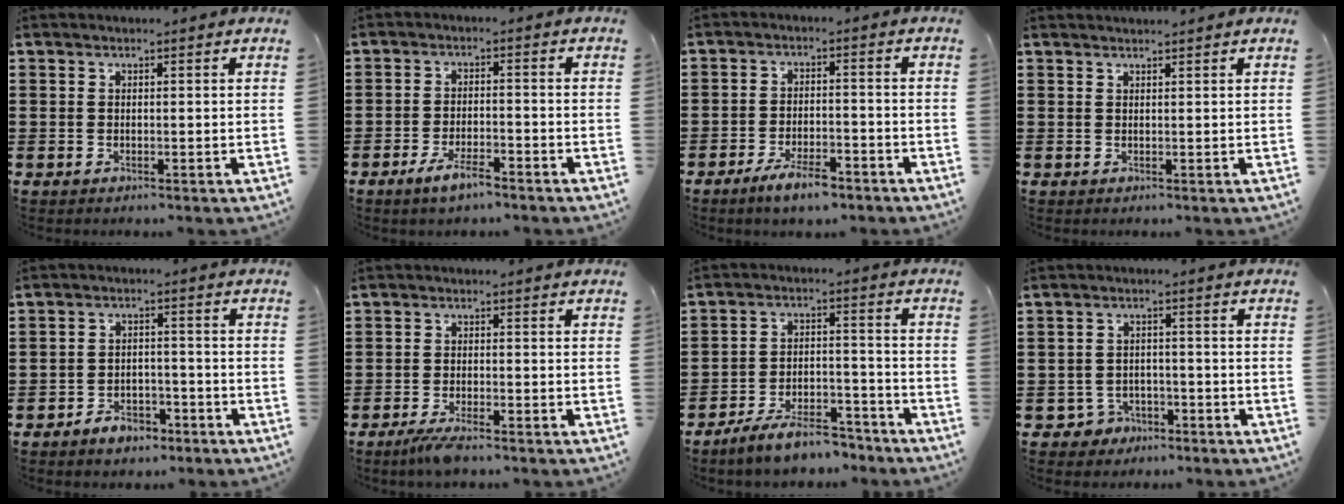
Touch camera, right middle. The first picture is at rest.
{"total": 4.3, "force": [-2.9, 1.3, 2.9], "torque": [-0.060, 0.004, -0.058]}
{"total": 5.1, "force": [-4.1, 1.4, 2.7], "torque": [-0.054, 0.002, -0.080]}
{"total": 1.0, "force": [1.0, -0.1, 0.0], "torque": [-0.002, -0.001, 0.019]}
{"total": 3.7, "force": [-3.2, 1.5, 1.0], "torque": [-0.017, 0.011, -0.063]}
{"total": 2.9, "force": [-2.4, 0.1, 1.6], "torque": [-0.041, -0.007, -0.049]}
{"total": 7.7, "force": [-6.9, 1.7, 3.0], "torque": [-0.049, 0.016, -0.128]}
{"total": 3.1, "force": [-2.5, 1.7, 0.4], "torque": [-0.024, 0.002, -0.057]}